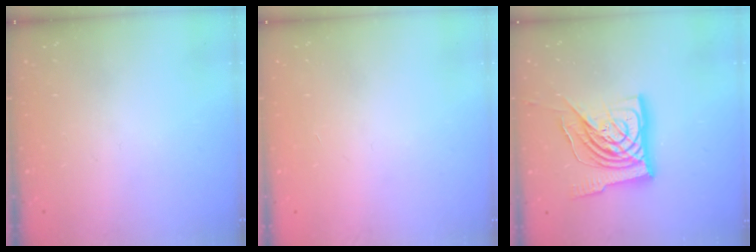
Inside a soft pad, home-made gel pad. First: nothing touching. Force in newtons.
{"total": 0.9, "press": 0.8, "slide": 0.2}
{"total": 21.1, "press": 21.0, "slide": 2.2}